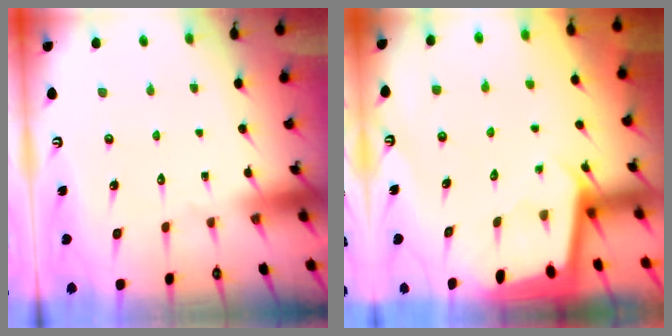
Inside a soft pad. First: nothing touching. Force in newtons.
{"total": 1.8, "press": 1.8, "slide": 0.1}